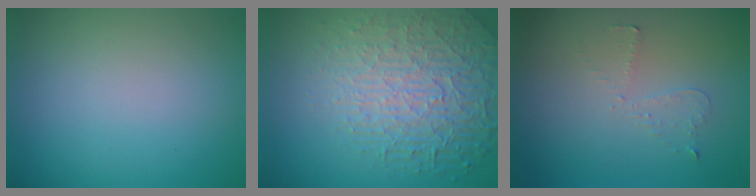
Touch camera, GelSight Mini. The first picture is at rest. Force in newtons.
{"total": 7.8, "press": 5.5, "slide": 5.5}
{"total": 0.9, "press": 0.8, "slide": 0.4}